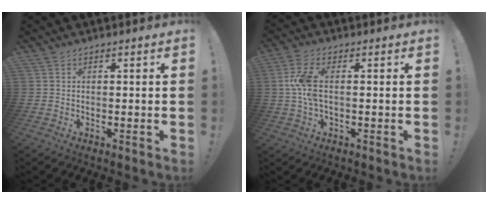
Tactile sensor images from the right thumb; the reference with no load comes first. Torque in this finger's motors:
{"motor_torque": [1.28, 1.13, 1.04, -0.01, 0.08]}